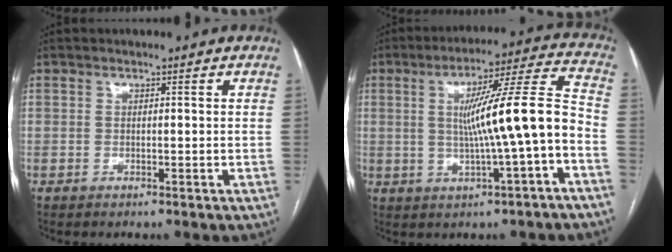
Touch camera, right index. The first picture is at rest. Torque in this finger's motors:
{"motor_torque": [0.78, -0.38, 0.61, 0.17]}